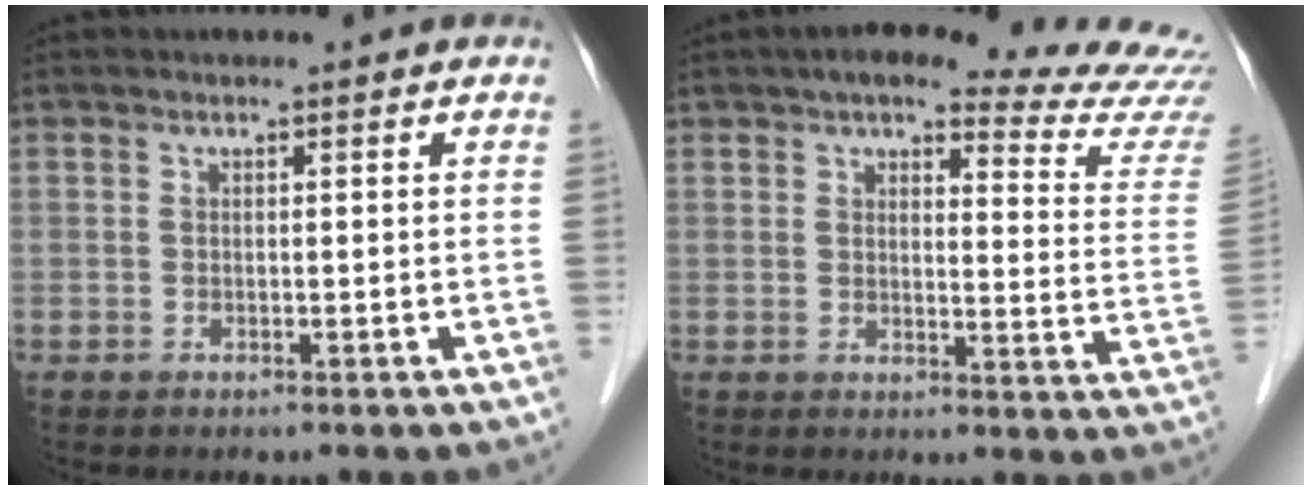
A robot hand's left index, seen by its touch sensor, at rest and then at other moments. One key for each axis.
{"total": 18.8, "fx": 16.8, "fy": 2.2, "fz": 8.1, "tx": -0.087, "ty": -0.051, "tz": 0.173}